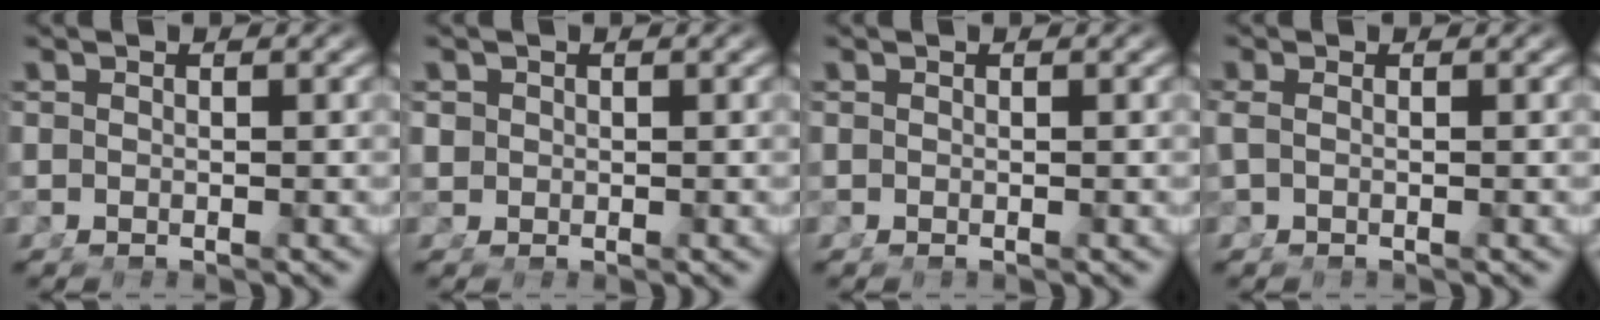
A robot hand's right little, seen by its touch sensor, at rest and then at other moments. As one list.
[{"total": 0.9, "force": [0.2, 0.7, 0.4], "torque": [-0.012, -0.007, 0.013]}, {"total": 0.0}, {"total": 1.0, "force": [-0.2, -0.5, 0.8], "torque": [-0.020, -0.004, 0.005]}]